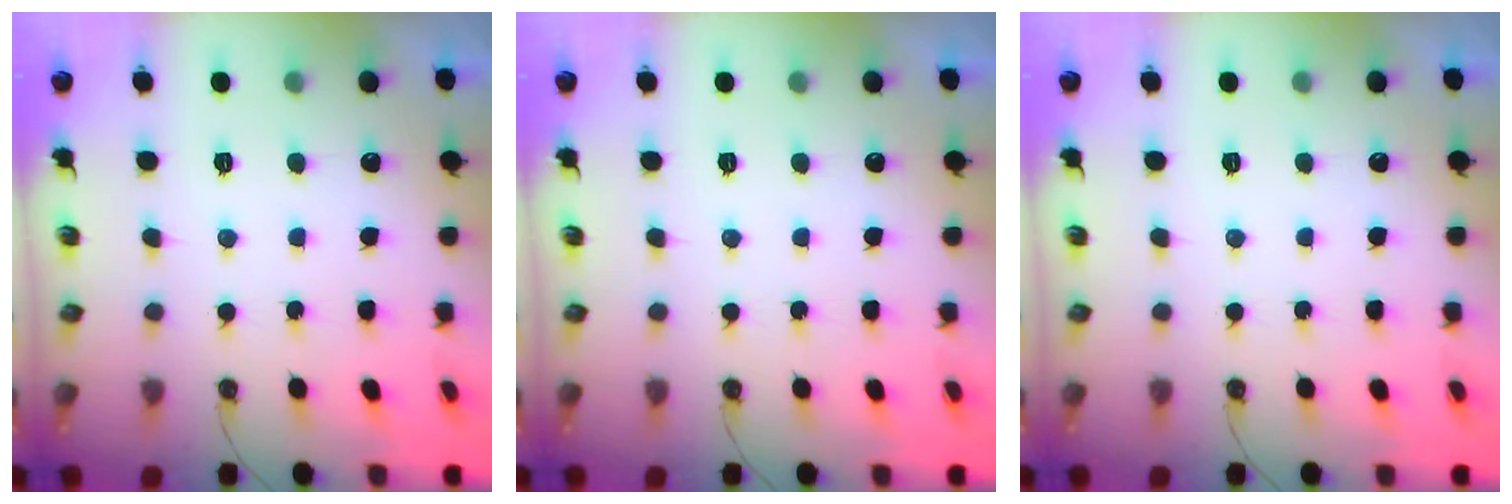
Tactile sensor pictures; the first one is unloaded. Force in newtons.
{"total": 0.0}
{"total": 0.0}